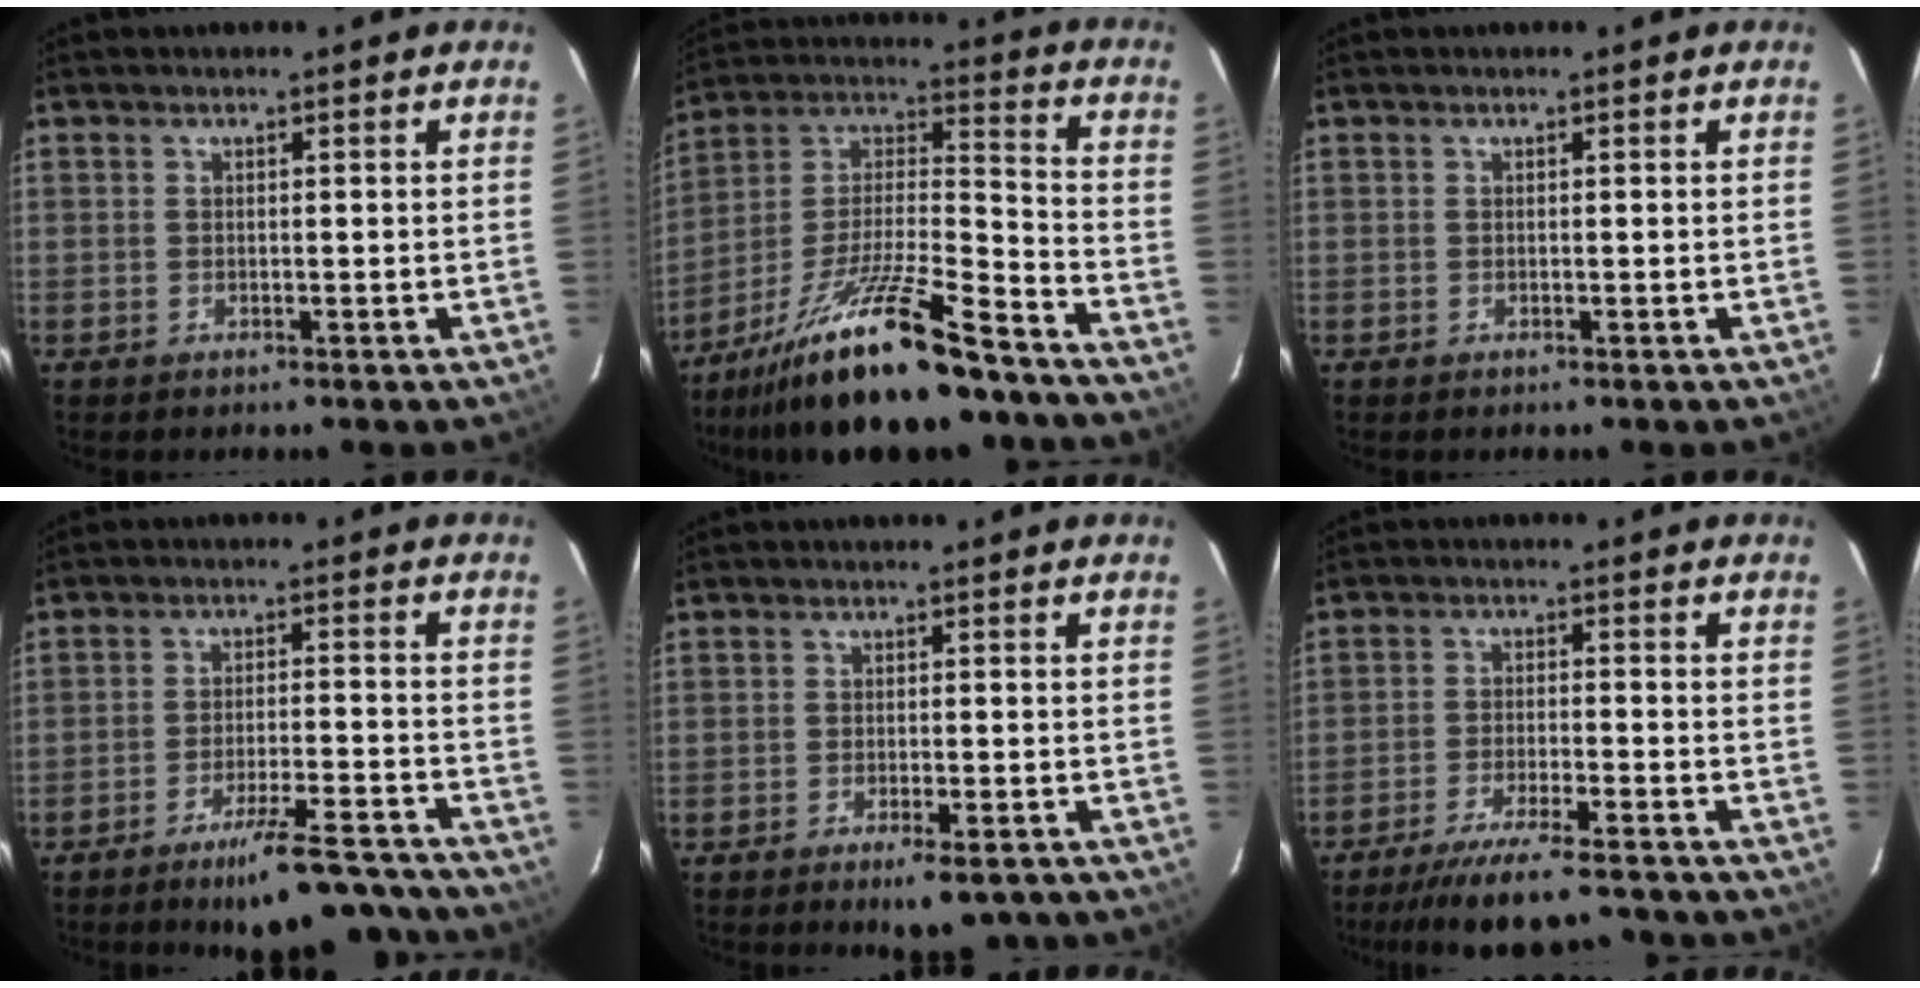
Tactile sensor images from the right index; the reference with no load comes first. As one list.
[{"total": 21.0, "force": [-15.6, 3.8, 13.6], "torque": [-0.248, -0.009, -0.259]}, {"total": 0.0}, {"total": 14.6, "force": [-13.1, 2.4, 6.1], "torque": [-0.097, 0.003, -0.180]}, {"total": 5.7, "force": [-4.2, 1.7, 3.5], "torque": [-0.060, -0.007, -0.055]}, {"total": 12.9, "force": [-11.4, 1.6, 5.9], "torque": [-0.128, -0.018, -0.180]}]